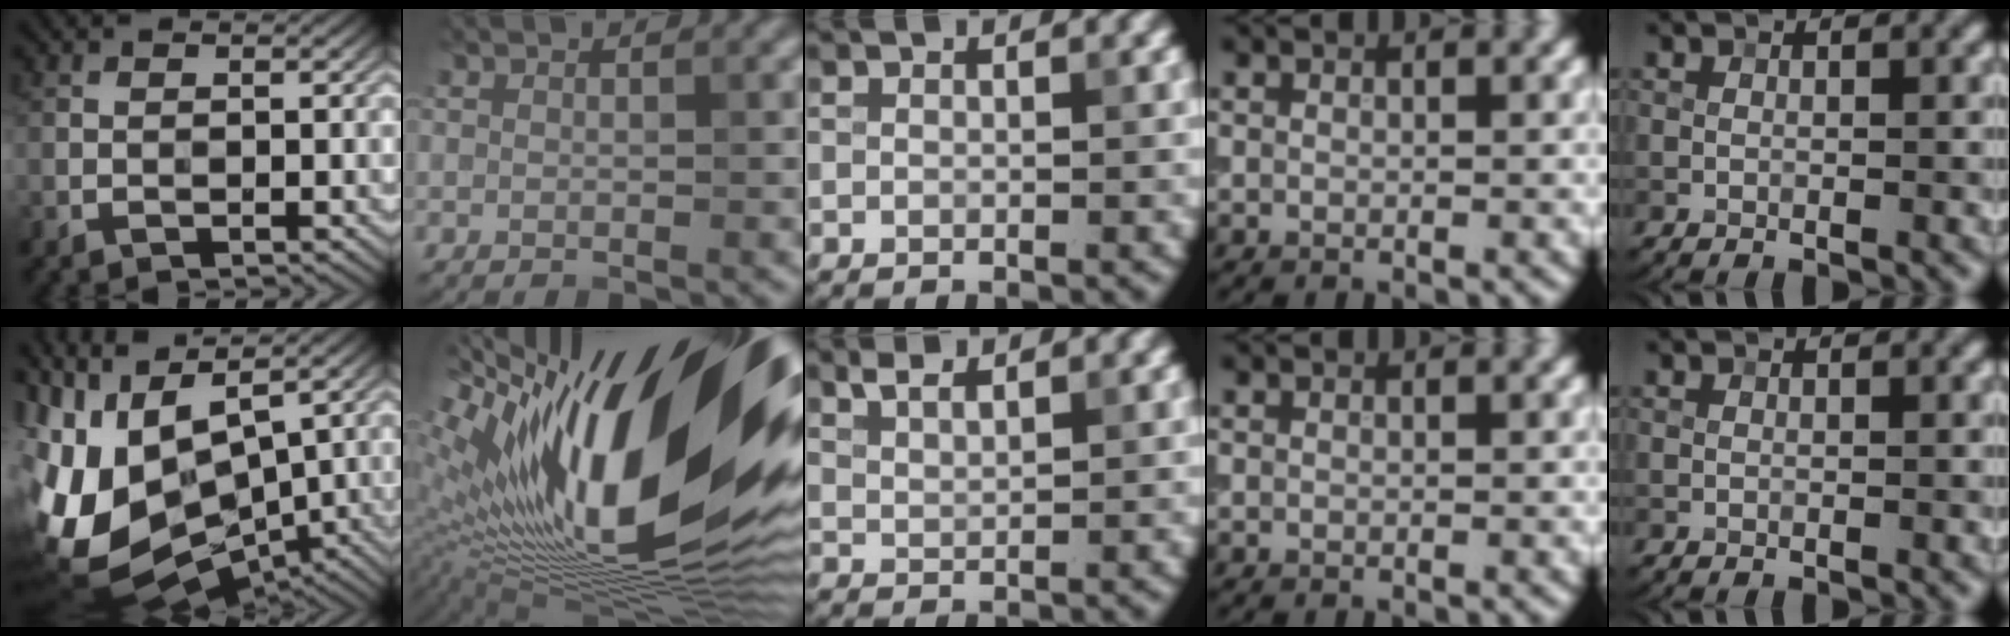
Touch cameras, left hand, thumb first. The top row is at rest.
{"thumb": {"total": 16.6, "force": [-0.3, 9.6, 13.5], "torque": [-0.296, -0.024, 0.018]}, "index": {"total": 20.8, "force": [3.8, 8.2, 18.8], "torque": [-0.319, -0.013, 0.051]}, "middle": {"total": 1.8, "force": [1.5, 0.5, 0.8], "torque": [-0.017, 0.005, 0.031]}}